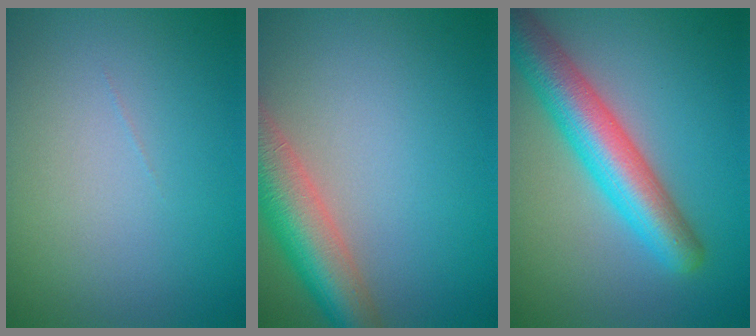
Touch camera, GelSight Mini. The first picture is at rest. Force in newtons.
{"total": 6.7, "press": 6.7, "slide": 0.5}
{"total": 7.2, "press": 7.2, "slide": 0.3}